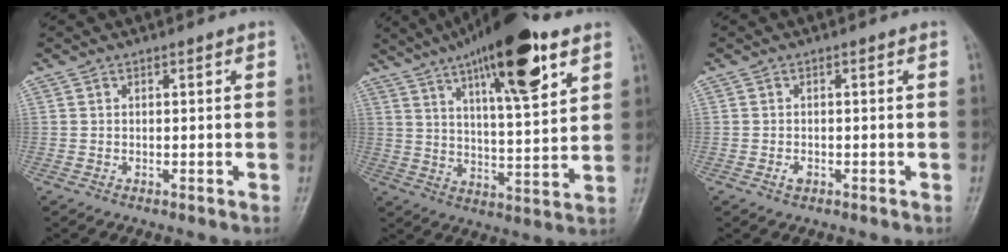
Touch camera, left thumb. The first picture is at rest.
{"total": 20.7, "force": [11.4, 5.7, 16.3], "torque": [-0.241, -0.034, 0.181]}
{"total": 1.1, "force": [-0.6, 0.7, 0.5], "torque": [-0.010, 0.000, -0.011]}